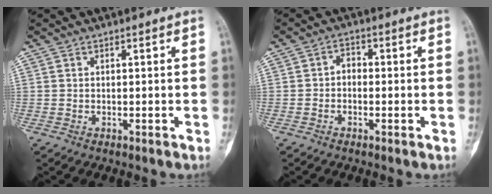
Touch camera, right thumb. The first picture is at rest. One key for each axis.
{"total": 2.2, "fx": -0.4, "fy": 1.6, "fz": 1.5, "tx": -0.009, "ty": 0.009, "tz": -0.020}